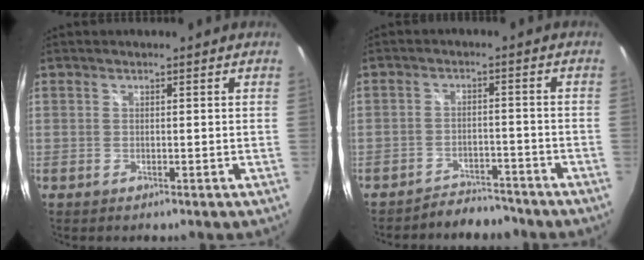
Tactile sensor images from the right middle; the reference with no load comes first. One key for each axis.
{"total": 5.8, "fx": -5.4, "fy": 1.9, "fz": 0.5, "tx": -0.020, "ty": 0.010, "tz": -0.075}